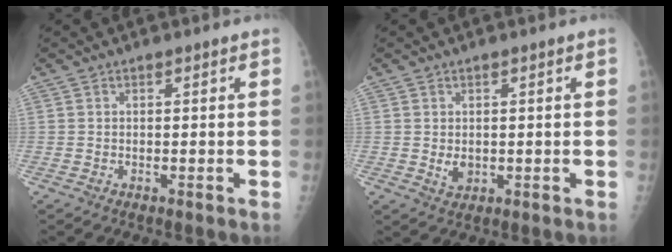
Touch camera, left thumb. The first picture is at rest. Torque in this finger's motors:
{"motor_torque": [0.39, 0.33, 0.34, 0.18, 0.00]}